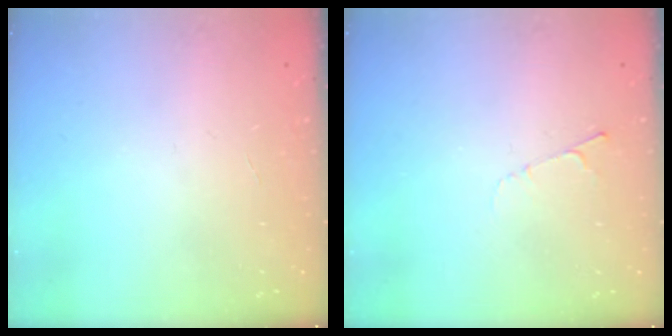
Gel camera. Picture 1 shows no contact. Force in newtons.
{"total": 3.1, "press": 3.1, "slide": 0.4}